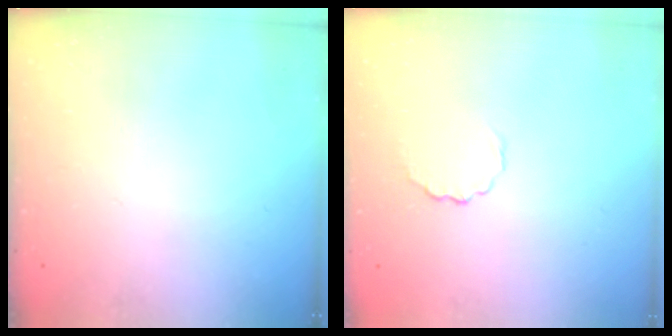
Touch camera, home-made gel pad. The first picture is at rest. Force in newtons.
{"total": 2.8, "press": 2.6, "slide": 1.1}